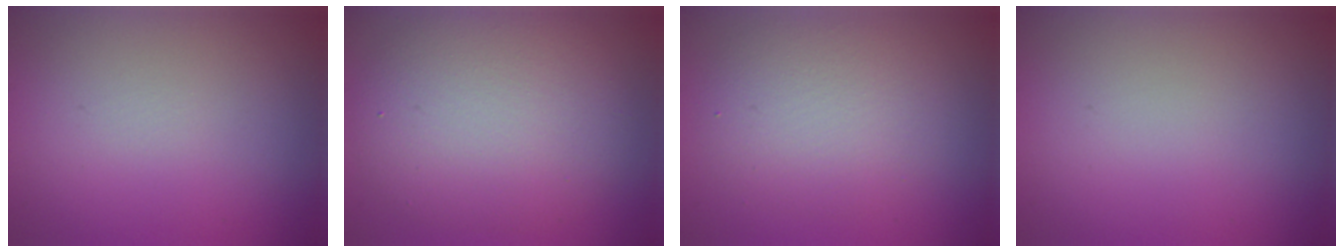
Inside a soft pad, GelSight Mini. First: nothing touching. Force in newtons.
{"total": 7.1, "press": 7.1, "slide": 0.4}
{"total": 4.2, "press": 4.2, "slide": 0.5}
{"total": 0.0}